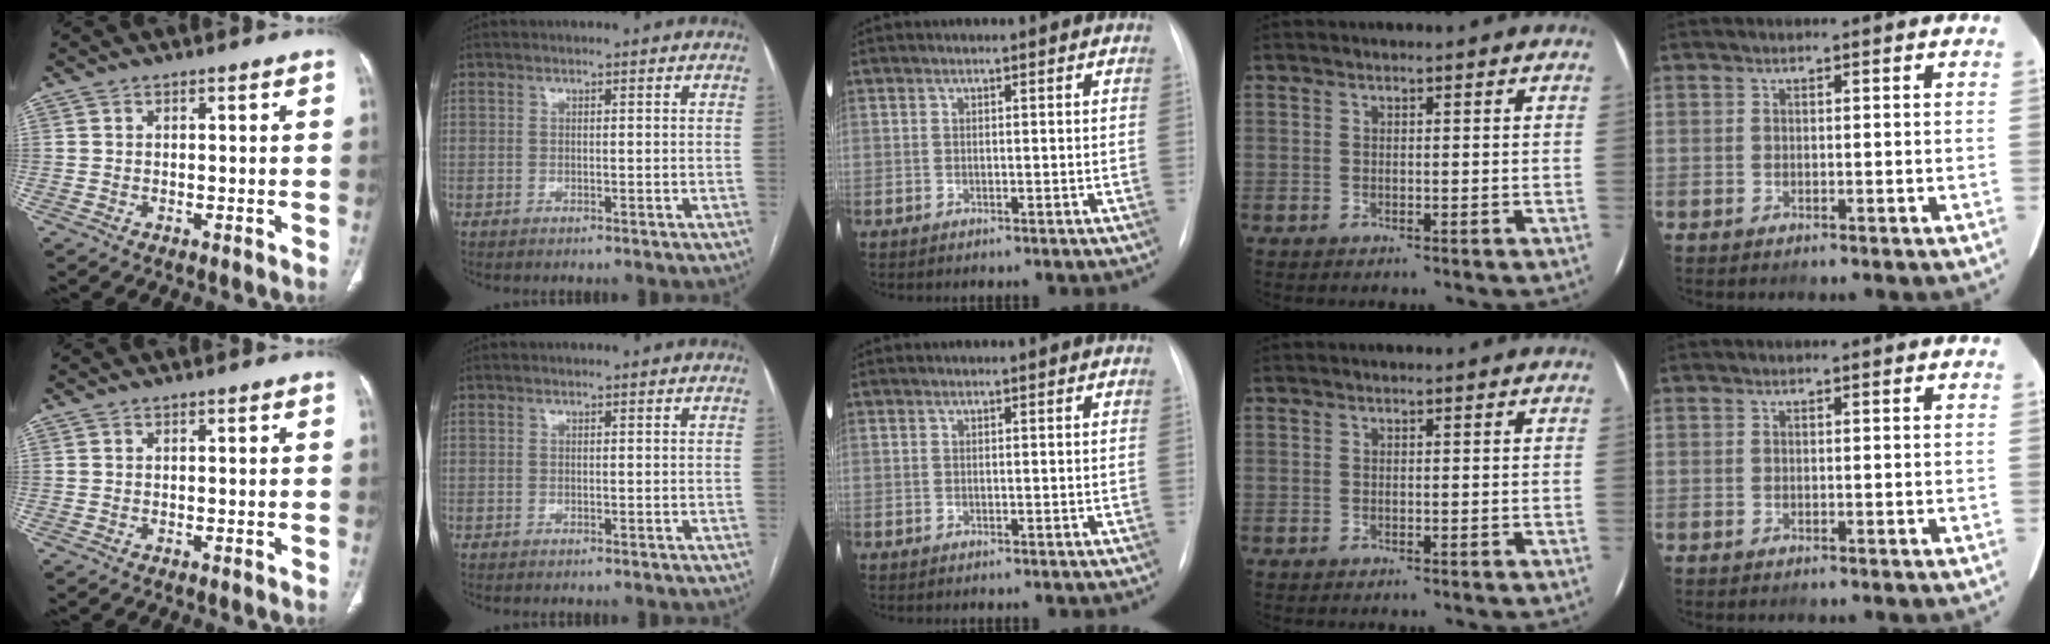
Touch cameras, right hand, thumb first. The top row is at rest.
{}